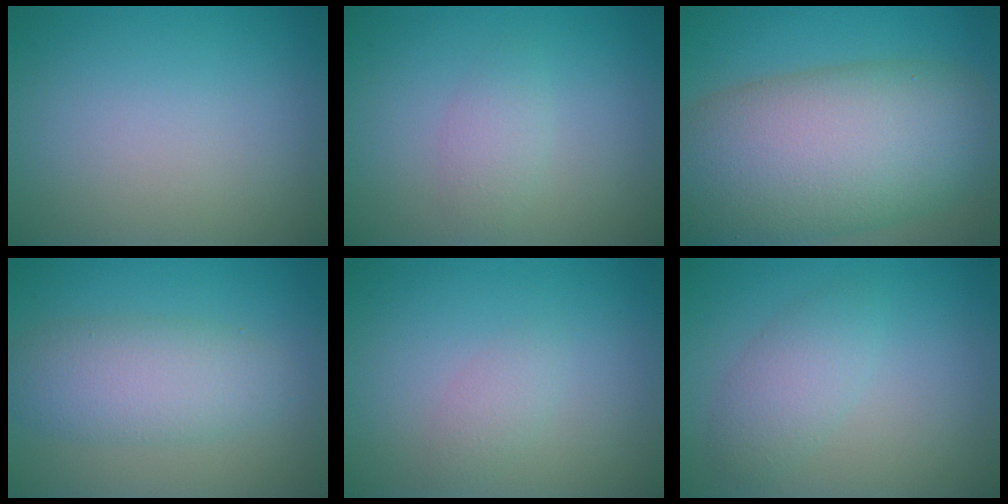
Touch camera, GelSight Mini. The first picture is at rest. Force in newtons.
{"total": 1.7, "press": 1.7, "slide": 0.0}
{"total": 14.3, "press": 14.3, "slide": 0.5}
{"total": 4.8, "press": 4.8, "slide": 0.3}
{"total": 1.3, "press": 1.3, "slide": 0.1}
{"total": 2.7, "press": 2.6, "slide": 0.1}